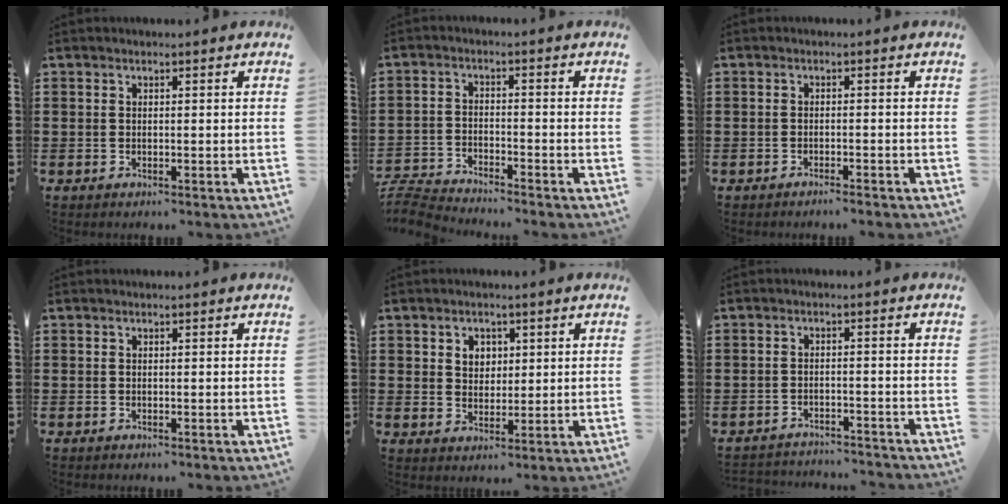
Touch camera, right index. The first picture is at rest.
{"total": 4.6, "force": [-4.6, 0.2, 0.4], "torque": [-0.029, -0.004, -0.100]}
{"total": 1.2, "force": [-1.2, -0.2, 0.4], "torque": [-0.007, 0.001, -0.023]}
{"total": 0.0}
{"total": 3.1, "force": [1.4, 2.7, 0.8], "torque": [-0.028, 0.012, 0.024]}
{"total": 2.7, "force": [-2.7, 0.2, 0.1], "torque": [-0.007, -0.001, -0.056]}